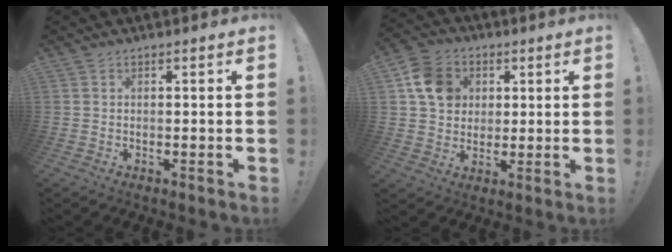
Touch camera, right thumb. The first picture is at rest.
{"total": 11.6, "force": [3.7, 9.9, 4.9], "torque": [-0.061, -0.008, 0.076]}